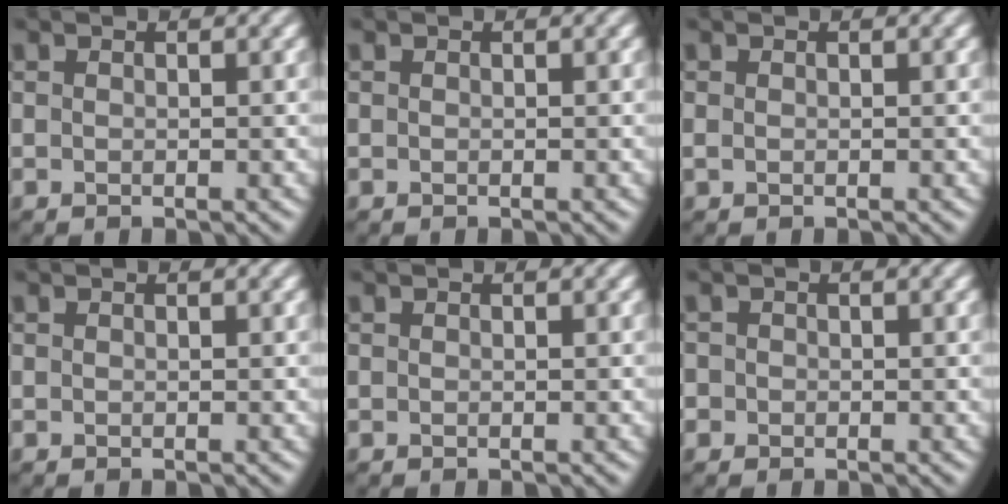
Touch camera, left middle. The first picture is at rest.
{"total": 0.0}
{"total": 0.0}
{"total": 0.0}
{"total": 0.0}
{"total": 0.7, "force": [-0.5, 0.2, -0.5], "torque": [0.003, 0.004, -0.001]}